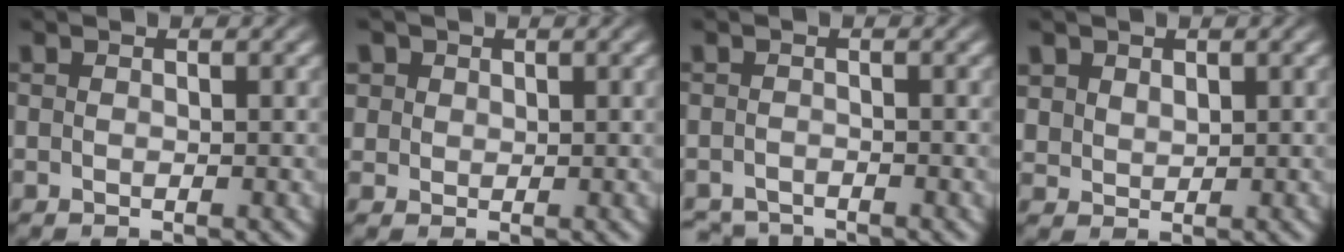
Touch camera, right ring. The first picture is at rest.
{"total": 2.7, "force": [1.2, 2.2, 0.9], "torque": [-0.025, -0.007, 0.031]}
{"total": 2.6, "force": [-2.5, 0.1, -0.2], "torque": [0.008, -0.017, -0.038]}
{"total": 2.0, "force": [1.3, 1.4, 0.6], "torque": [-0.021, -0.010, 0.039]}